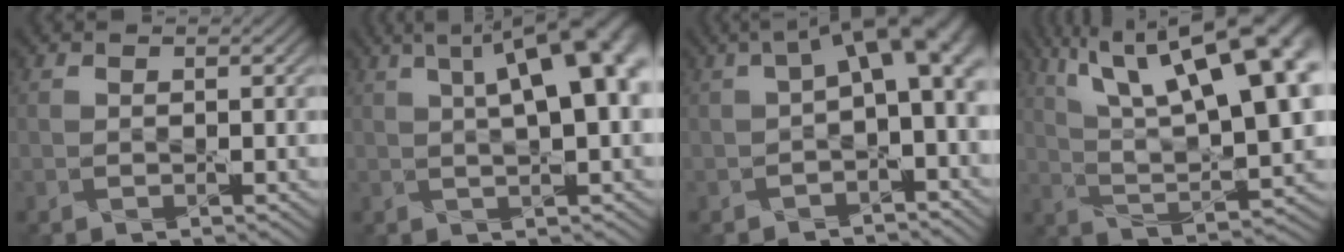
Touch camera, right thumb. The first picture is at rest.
{"total": 11.1, "force": [3.5, 3.2, 10.0], "torque": [-0.129, 0.027, 0.036]}
{"total": 7.8, "force": [1.0, 3.5, 7.0], "torque": [-0.101, 0.011, 0.013]}
{"total": 20.1, "force": [8.9, 7.6, 16.3], "torque": [-0.274, 0.061, 0.142]}